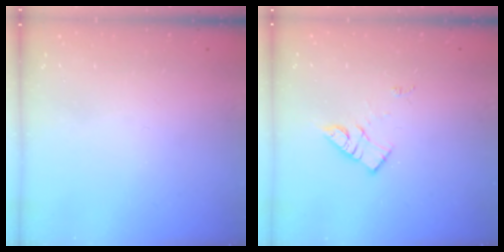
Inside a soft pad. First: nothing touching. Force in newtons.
{"total": 10.7, "press": 10.7, "slide": 0.7}